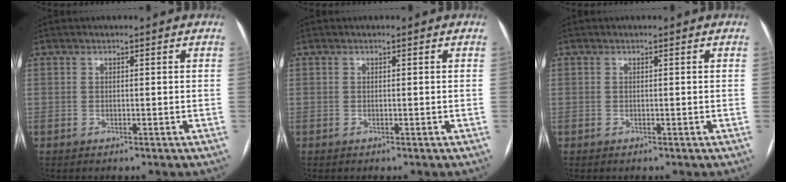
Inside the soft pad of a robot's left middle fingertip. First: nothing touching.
{"total": 0.0}
{"total": 0.0}